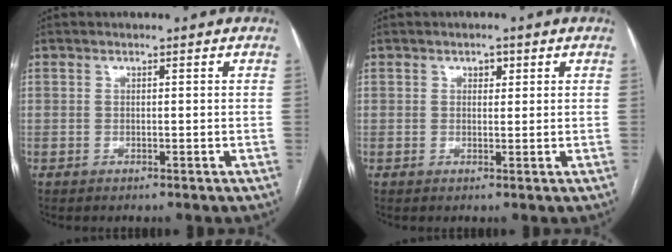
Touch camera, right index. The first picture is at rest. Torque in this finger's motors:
{"motor_torque": [0.01, 0.03, -0.01, 0.01]}